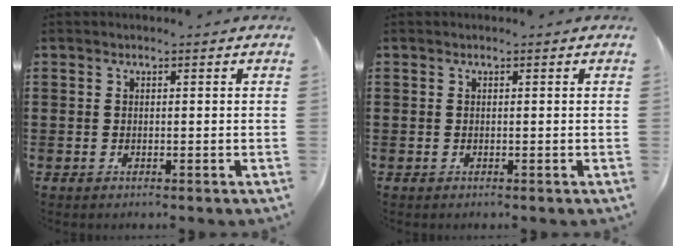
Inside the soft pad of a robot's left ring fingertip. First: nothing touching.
{"total": 0.0}